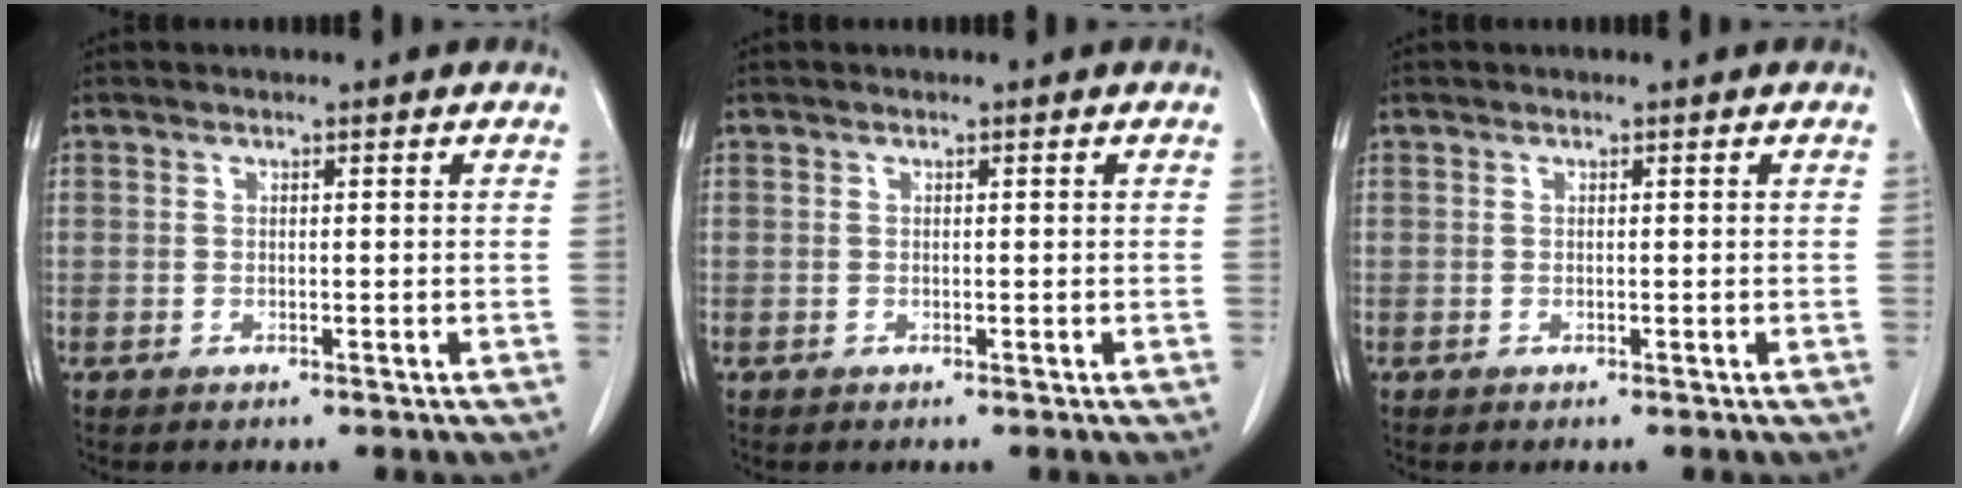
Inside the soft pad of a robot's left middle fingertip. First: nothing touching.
{"total": 0.0}
{"total": 0.0}